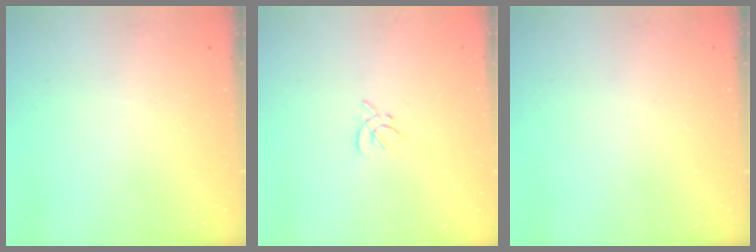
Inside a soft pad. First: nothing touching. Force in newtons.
{"total": 1.6, "press": 1.5, "slide": 0.5}
{"total": 0.0}